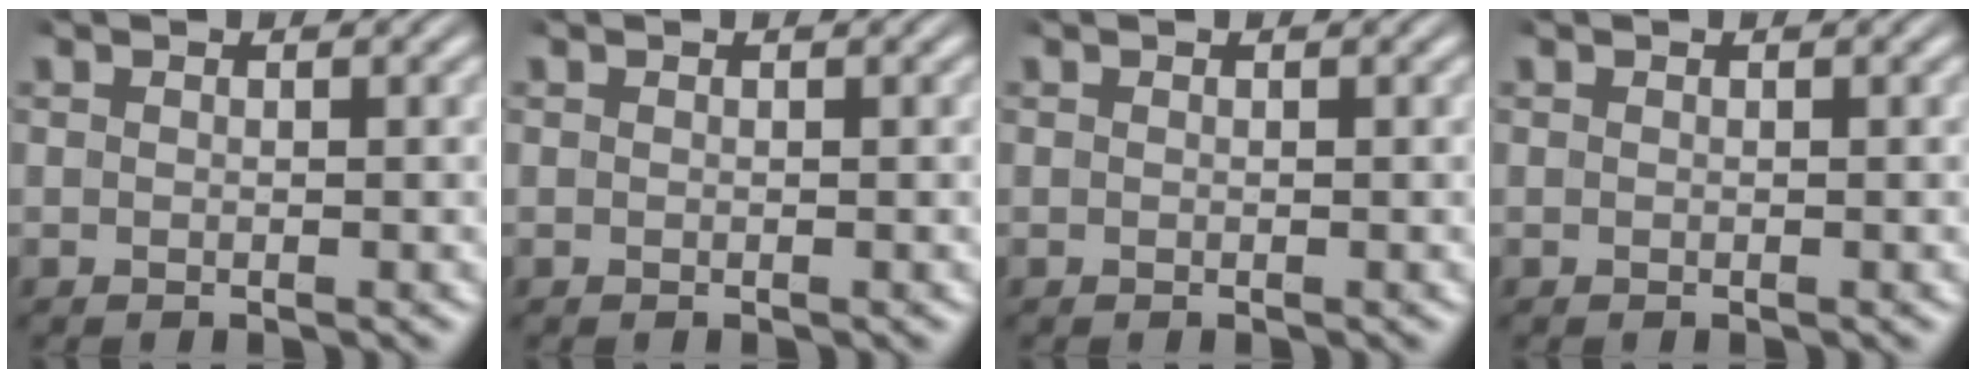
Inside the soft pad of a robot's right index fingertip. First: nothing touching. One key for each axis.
{"total": 0.0}
{"total": 0.0}
{"total": 0.0}